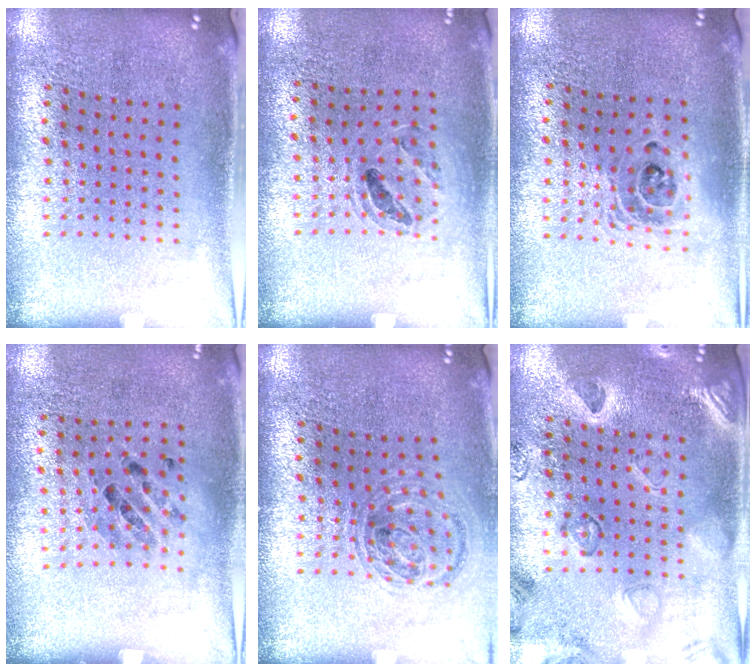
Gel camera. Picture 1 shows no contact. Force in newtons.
{"total": 0.9, "press": 0.9, "slide": 0.1}
{"total": 1.5, "press": 1.3, "slide": 0.7}
{"total": 0.9, "press": 0.8, "slide": 0.5}
{"total": 0.9, "press": 0.9, "slide": 0.2}
{"total": 2.3, "press": 2.1, "slide": 1.0}